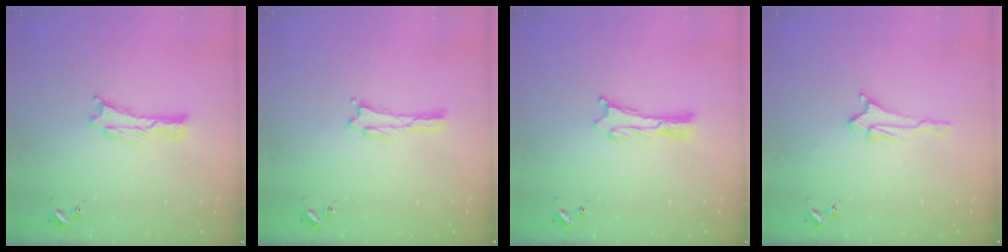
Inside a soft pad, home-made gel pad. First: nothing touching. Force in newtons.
{"total": 0.0}
{"total": 1.2, "press": 1.2, "slide": 0.0}
{"total": 2.1, "press": 2.0, "slide": 0.4}